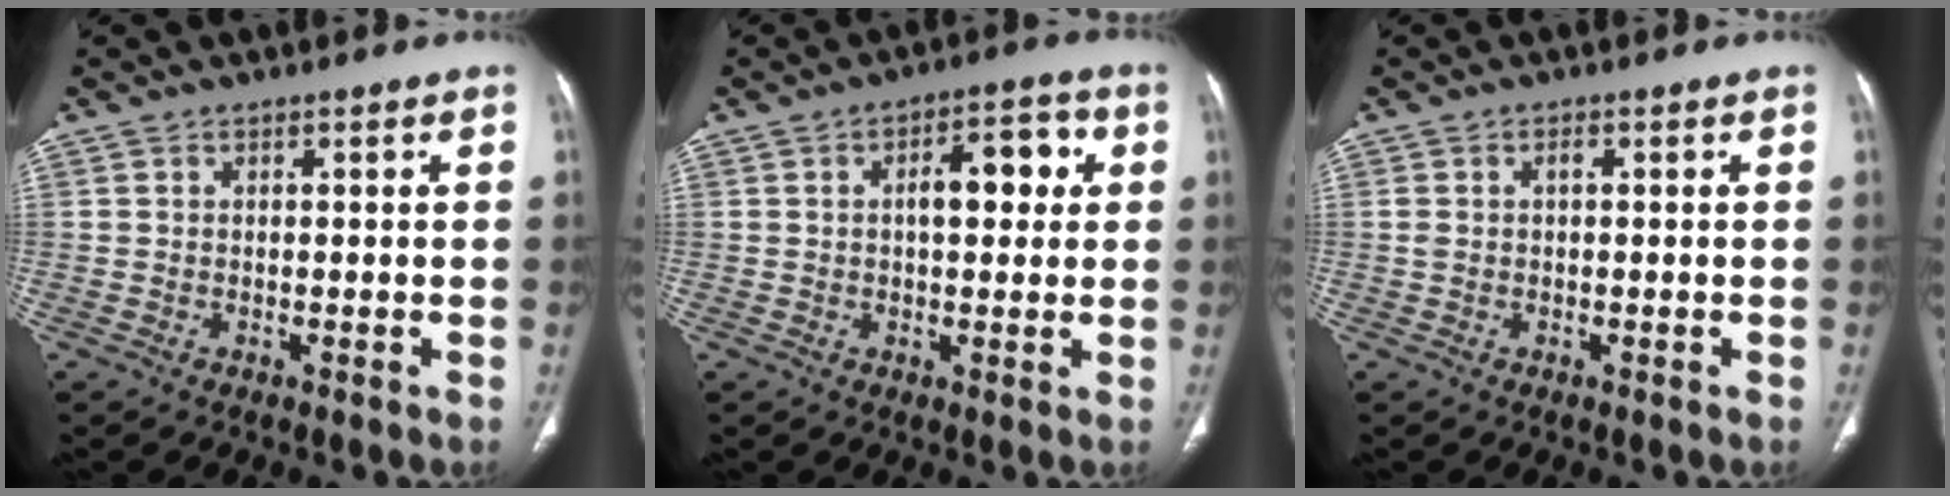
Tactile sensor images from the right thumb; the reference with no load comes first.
{"total": 8.3, "force": [1.6, 4.1, 7.1], "torque": [-0.078, 0.017, 0.018]}
{"total": 1.6, "force": [0.2, 0.9, 1.3], "torque": [-0.036, 0.011, 0.004]}